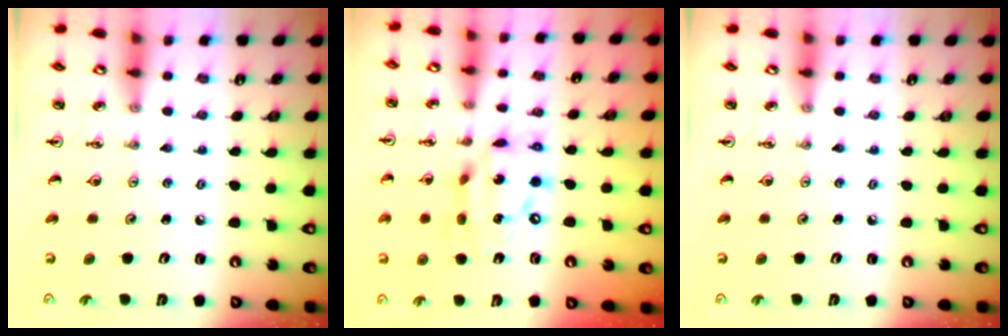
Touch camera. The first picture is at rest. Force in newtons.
{"total": 13.1, "press": 13.1, "slide": 0.9}
{"total": 0.0}